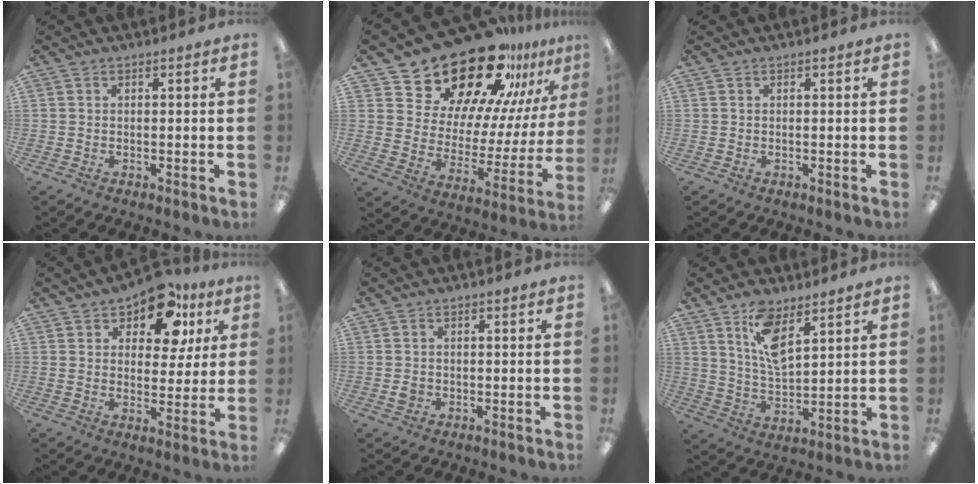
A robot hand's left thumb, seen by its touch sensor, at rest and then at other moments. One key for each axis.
{"total": 26.2, "fx": 21.0, "fy": 11.7, "fz": 10.6, "tx": -0.170, "ty": -0.150, "tz": 0.374}
{"total": 0.0}
{"total": 13.1, "fx": 8.2, "fy": 7.2, "fz": 7.3, "tx": -0.106, "ty": -0.033, "tz": 0.144}
{"total": 1.9, "fx": -0.3, "fy": 1.7, "fz": 0.8, "tx": -0.015, "ty": 0.004, "tz": -0.006}
{"total": 10.1, "fx": 6.6, "fy": 4.4, "fz": 6.2, "tx": -0.123, "ty": -0.026, "tz": 0.120}